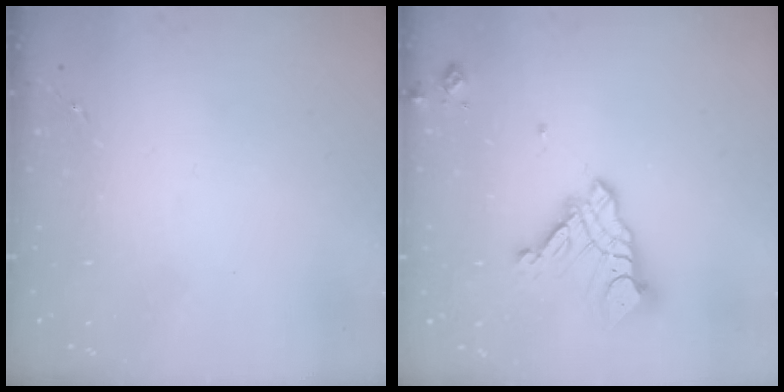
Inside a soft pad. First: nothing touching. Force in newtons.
{"total": 14.4, "press": 14.3, "slide": 1.5}